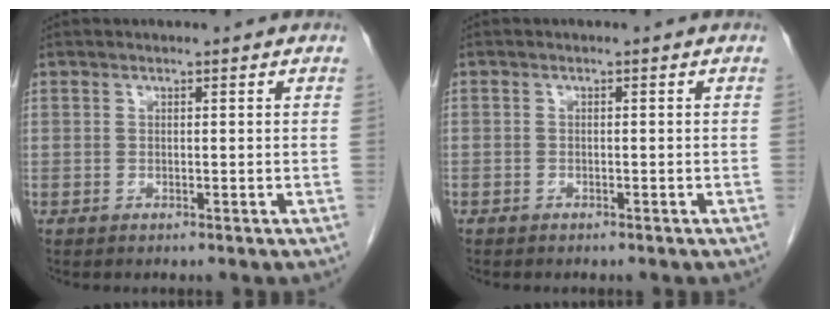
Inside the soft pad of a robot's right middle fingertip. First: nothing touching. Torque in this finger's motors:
{"motor_torque": [1.07, -1.07, -0.21, -0.21]}